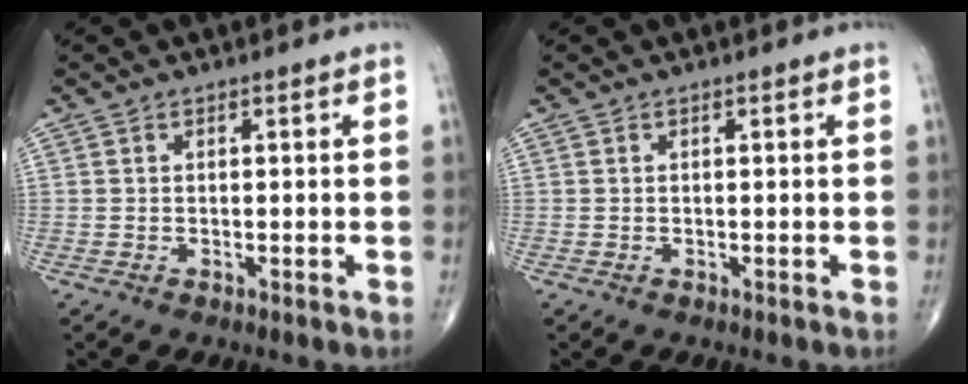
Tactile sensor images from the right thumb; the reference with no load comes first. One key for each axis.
{"total": 0.0}